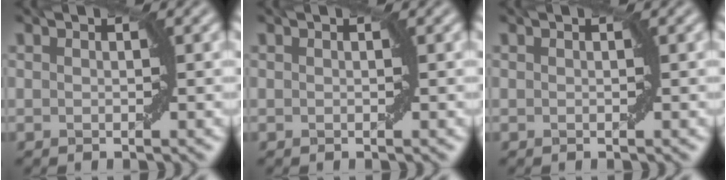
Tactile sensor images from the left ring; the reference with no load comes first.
{"total": 0.0}
{"total": 0.0}